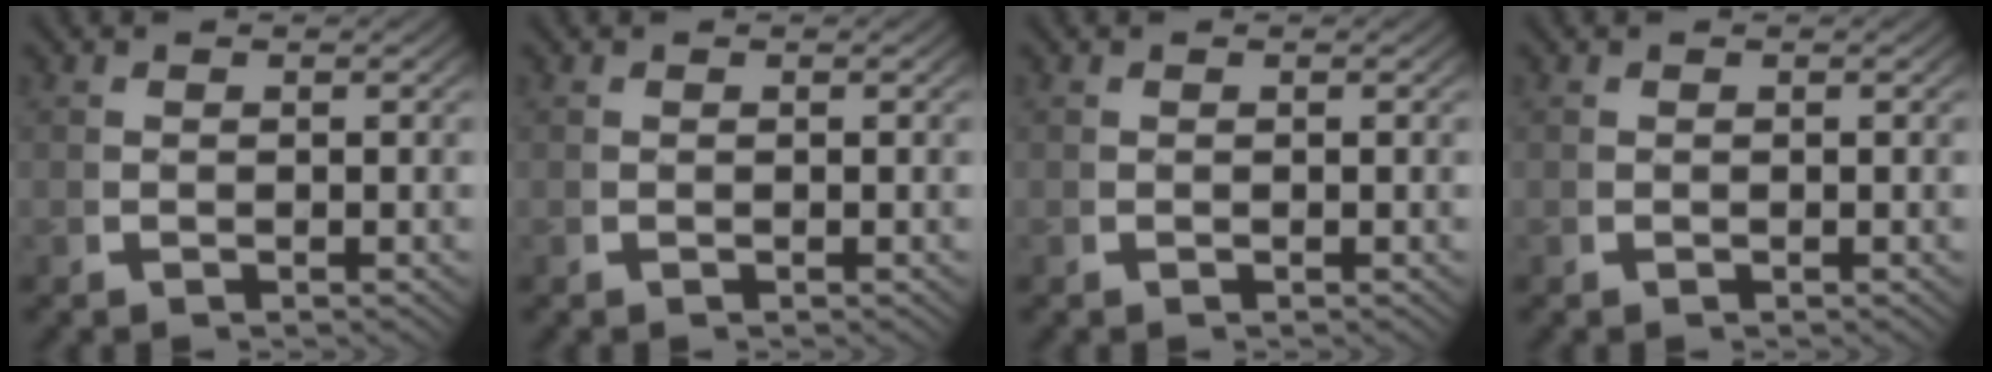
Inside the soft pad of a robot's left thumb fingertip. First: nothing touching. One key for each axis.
{"total": 0.0}
{"total": 0.0}
{"total": 0.0}